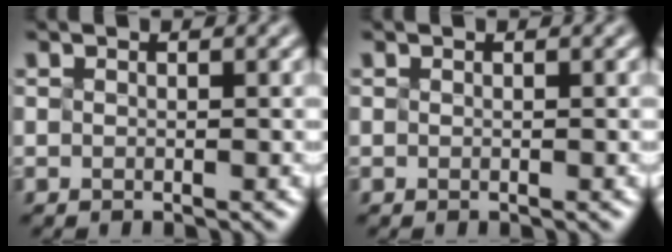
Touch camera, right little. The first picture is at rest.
{"total": 0.0}